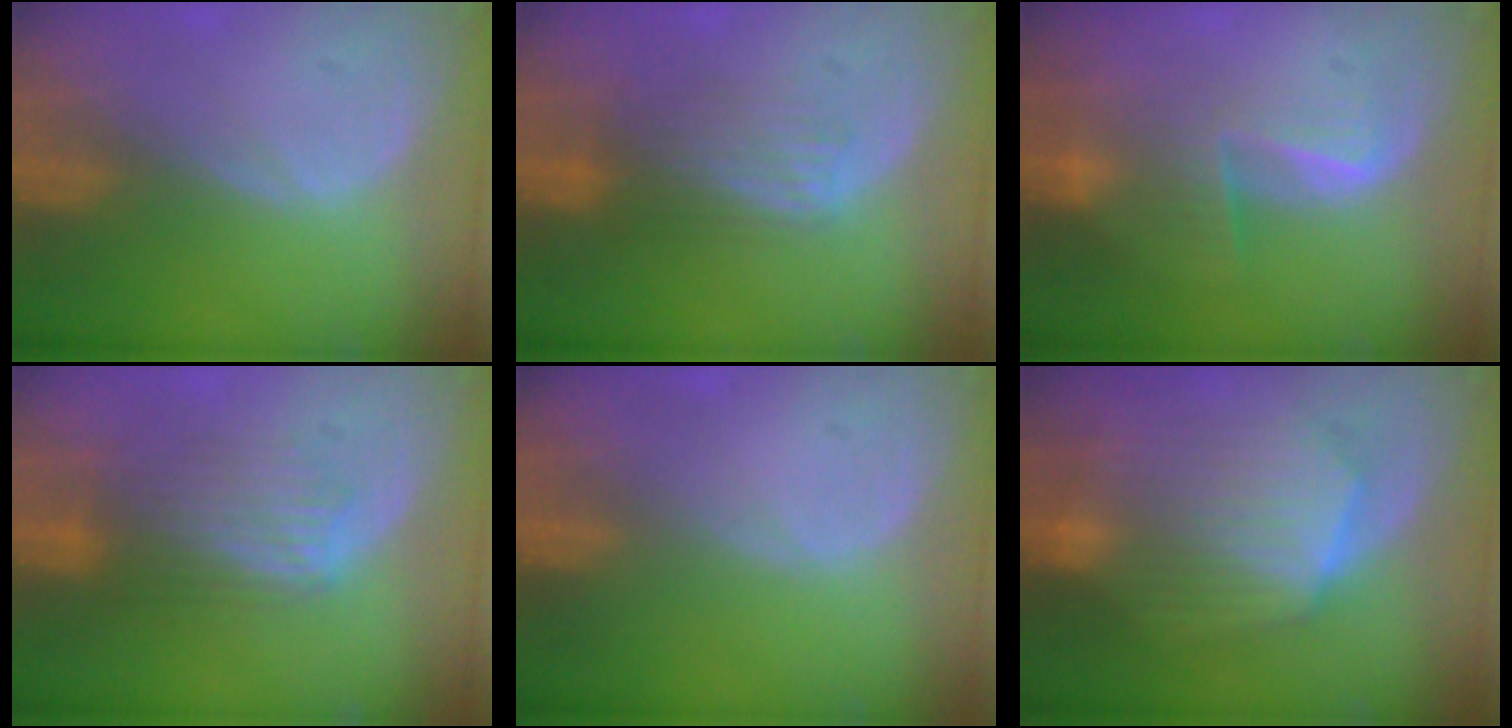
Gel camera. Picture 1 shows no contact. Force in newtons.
{"total": 4.7, "press": 4.7, "slide": 0.3}
{"total": 6.6, "press": 6.2, "slide": 2.1}
{"total": 6.3, "press": 6.3, "slide": 0.6}
{"total": 0.0}
{"total": 10.3, "press": 10.3, "slide": 0.9}